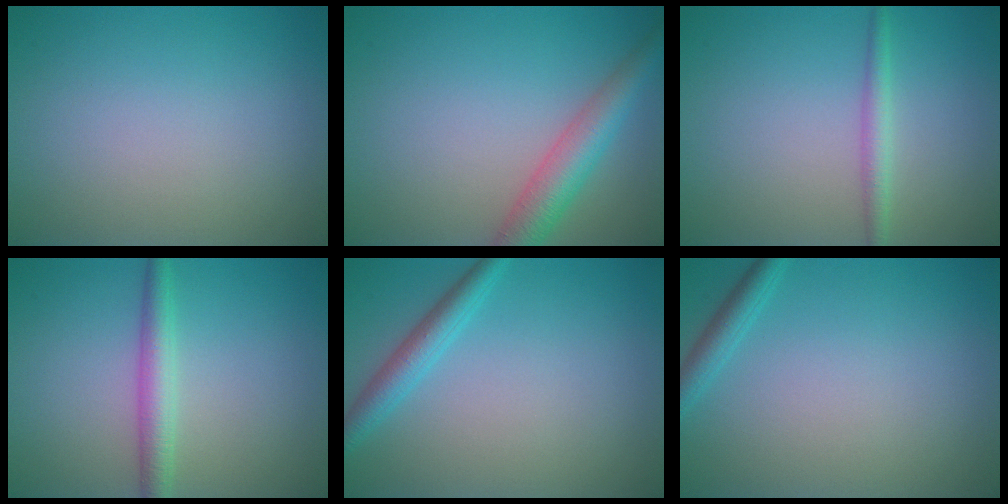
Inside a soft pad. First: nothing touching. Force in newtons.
{"total": 4.4, "press": 4.4, "slide": 0.1}
{"total": 1.7, "press": 1.7, "slide": 0.1}
{"total": 2.9, "press": 2.9, "slide": 0.1}
{"total": 2.6, "press": 2.6, "slide": 0.1}
{"total": 1.8, "press": 1.8, "slide": 0.1}